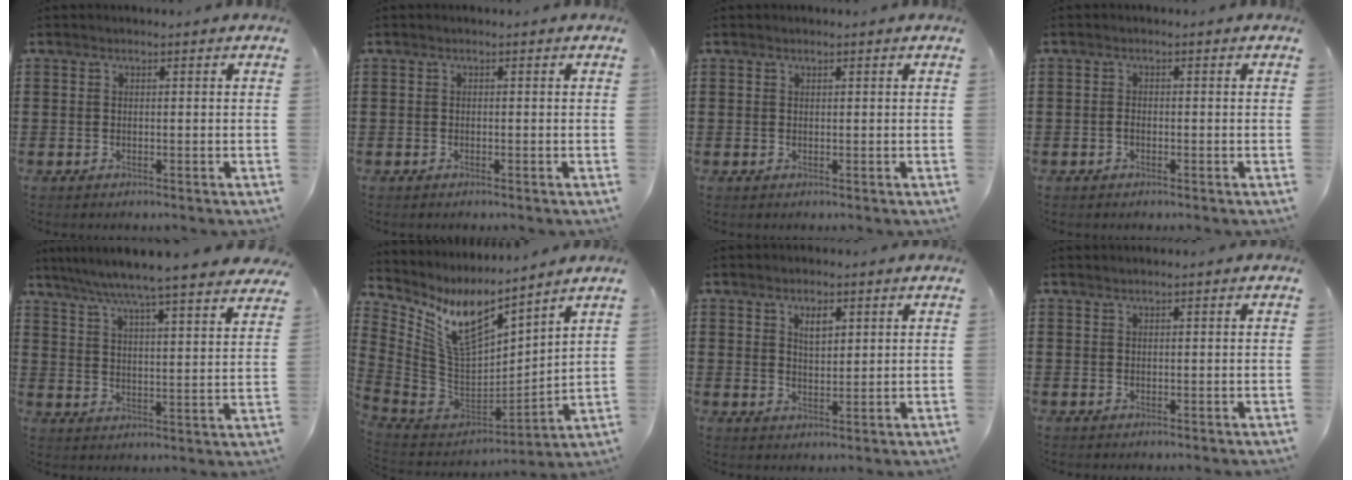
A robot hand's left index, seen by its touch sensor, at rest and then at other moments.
{"total": 0.0}
{"total": 0.6, "force": [0.5, 0.0, 0.3], "torque": [-0.007, -0.001, 0.011]}
{"total": 0.8, "force": [-0.3, 0.3, 0.7], "torque": [-0.016, -0.004, -0.005]}
{"total": 6.2, "force": [5.5, -1.0, 2.6], "torque": [-0.075, -0.043, 0.087]}
{"total": 11.0, "force": [6.4, 4.1, 7.9], "torque": [-0.183, -0.041, 0.115]}
{"total": 3.1, "force": [2.1, 1.1, 2.0], "torque": [-0.034, -0.001, 0.037]}
{"total": 0.9, "force": [0.8, -0.1, 0.3], "torque": [-0.008, -0.003, 0.016]}